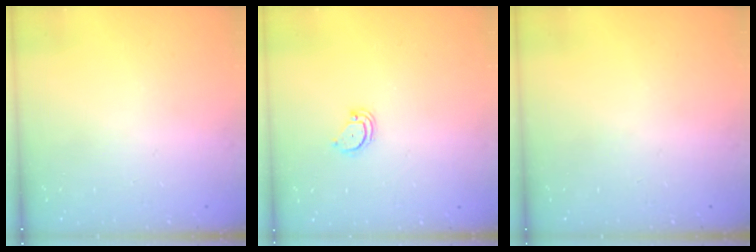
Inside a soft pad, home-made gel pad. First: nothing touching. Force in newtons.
{"total": 2.6, "press": 2.6, "slide": 0.2}
{"total": 0.0}